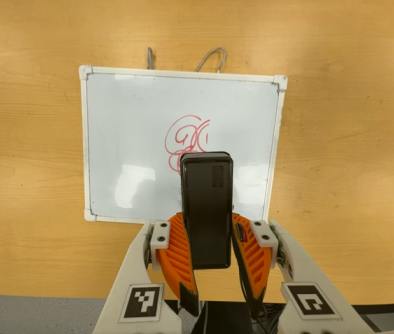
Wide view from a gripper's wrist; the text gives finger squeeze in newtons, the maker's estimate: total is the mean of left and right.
{"total": 9.6, "left": 7.8, "right": 11.5}